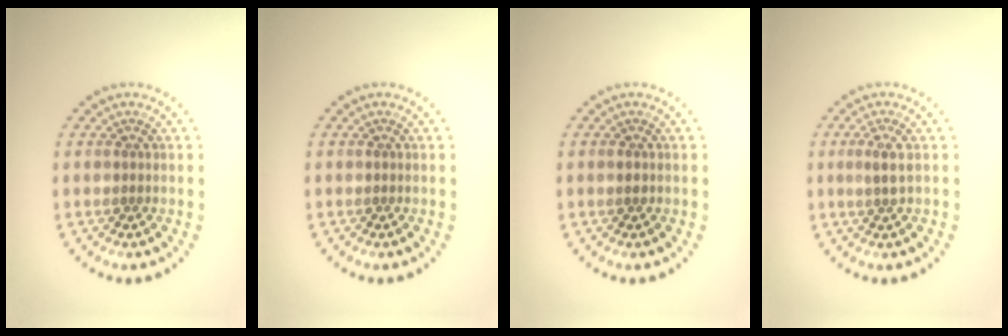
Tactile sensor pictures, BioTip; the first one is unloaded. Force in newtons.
{"total": 0.0}
{"total": 0.8, "press": 0.8, "slide": 0.1}
{"total": 1.3, "press": 1.2, "slide": 0.6}